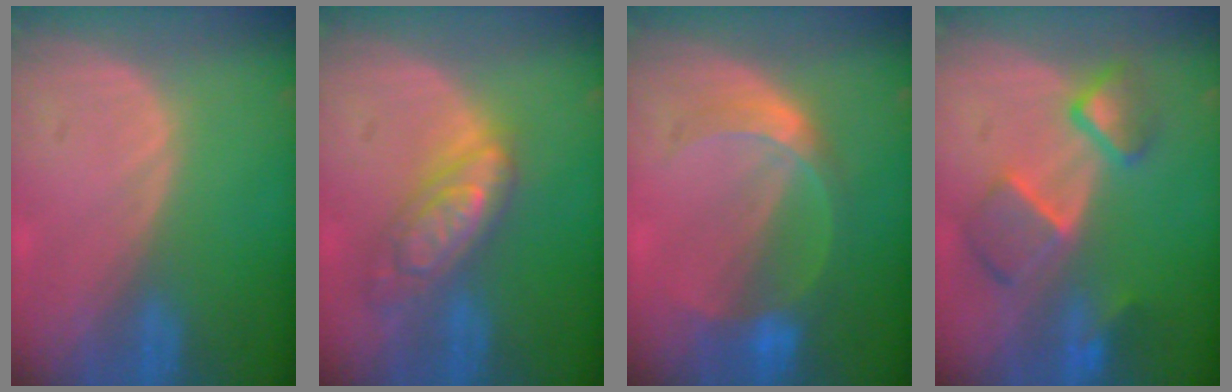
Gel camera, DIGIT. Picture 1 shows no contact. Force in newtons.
{"total": 7.3, "press": 7.3, "slide": 0.5}
{"total": 6.3, "press": 5.6, "slide": 3.0}
{"total": 7.2, "press": 6.8, "slide": 2.3}